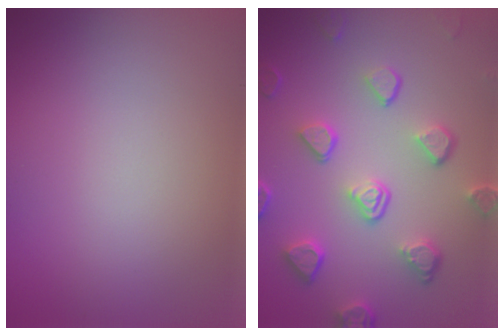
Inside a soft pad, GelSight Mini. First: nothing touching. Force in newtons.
{"total": 5.3, "press": 4.1, "slide": 3.3}